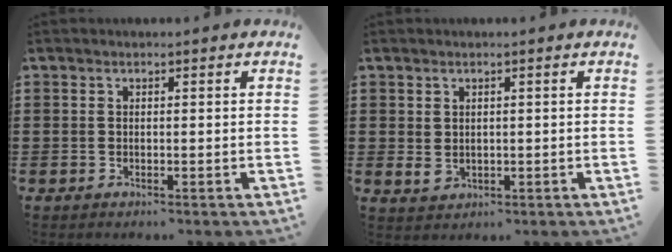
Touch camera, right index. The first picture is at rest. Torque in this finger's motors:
{"motor_torque": [1.36, 0.78, 0.19, 0.04]}